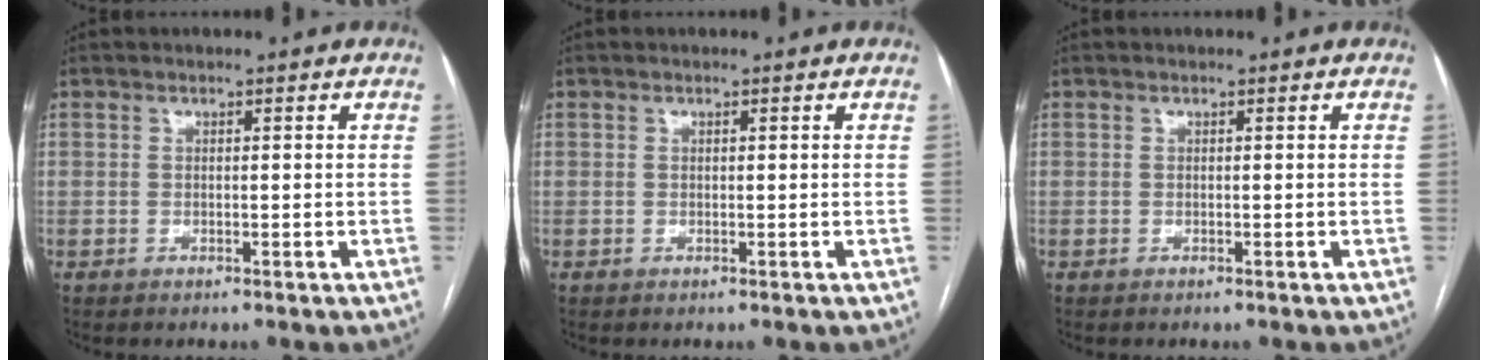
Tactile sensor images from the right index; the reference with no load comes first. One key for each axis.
{"total": 0.0}
{"total": 0.0}